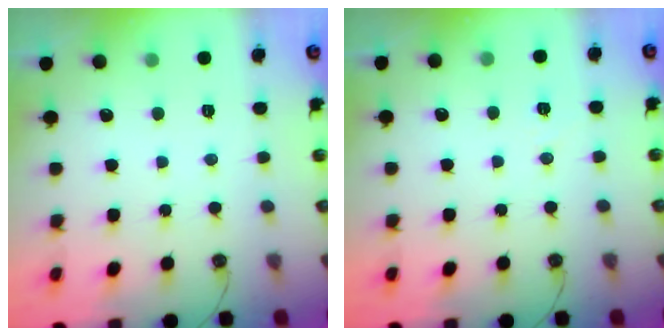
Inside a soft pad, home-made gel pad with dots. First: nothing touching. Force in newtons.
{"total": 4.8, "press": 4.5, "slide": 1.7}